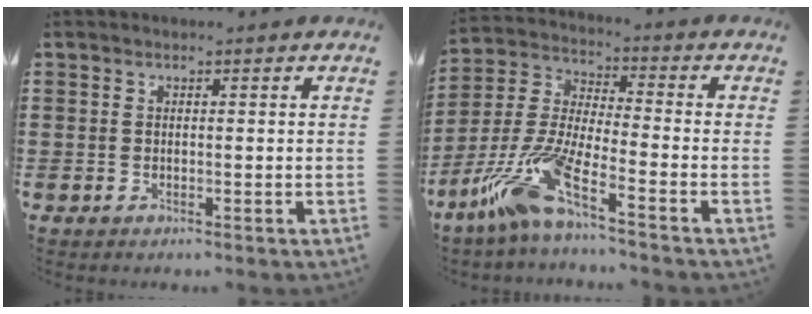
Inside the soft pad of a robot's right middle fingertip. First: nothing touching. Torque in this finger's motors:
{"motor_torque": [2.14, 0.00, 0.96, 0.21]}